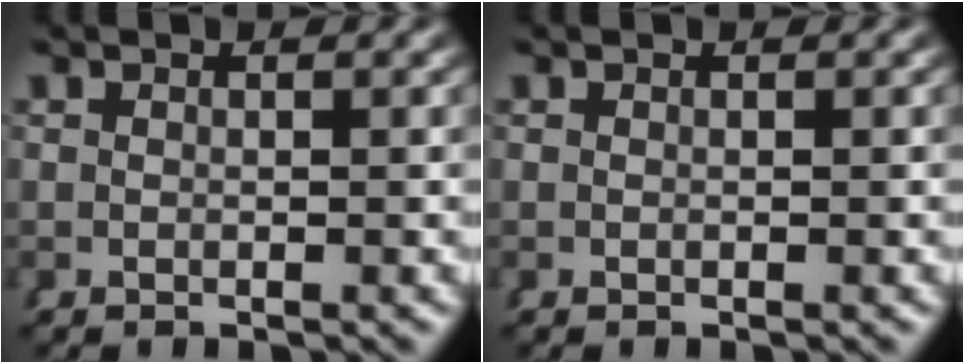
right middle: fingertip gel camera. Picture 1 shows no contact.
{"total": 0.0}